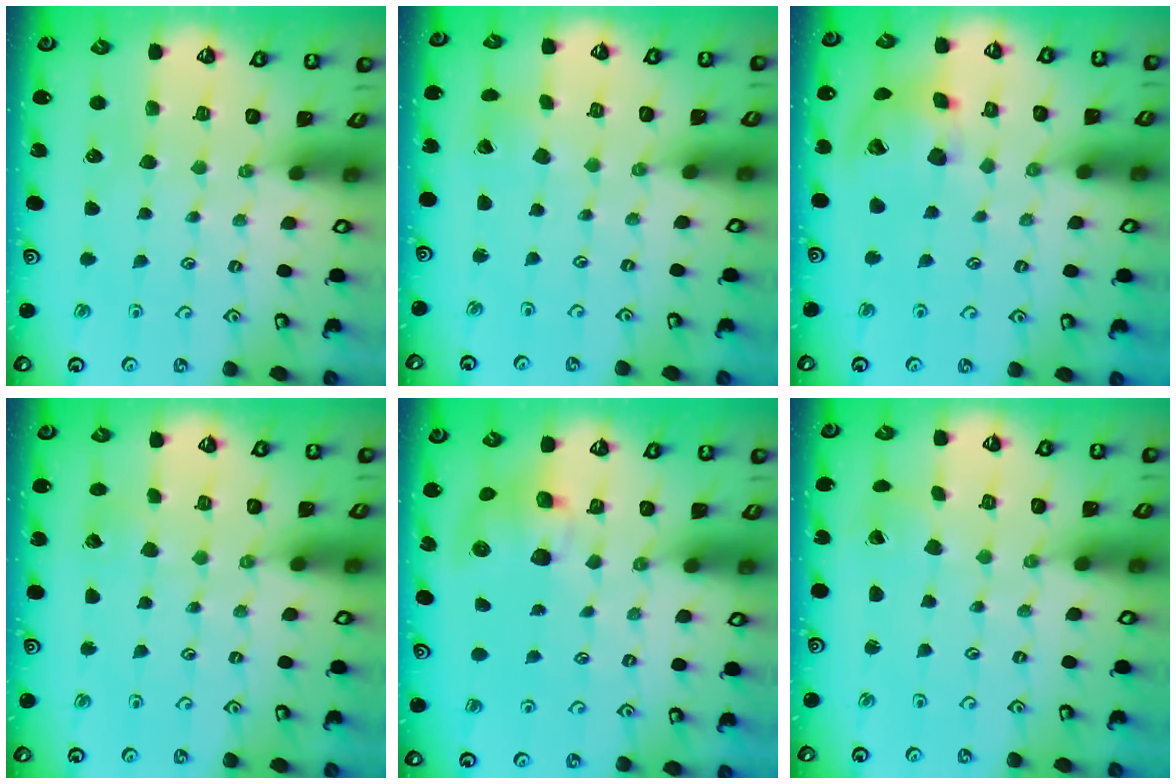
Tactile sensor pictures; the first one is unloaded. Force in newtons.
{"total": 1.8, "press": 1.7, "slide": 0.1}
{"total": 14.9, "press": 14.7, "slide": 2.4}
{"total": 2.8, "press": 2.8, "slide": 0.2}
{"total": 8.7, "press": 8.6, "slide": 1.3}
{"total": 1.6, "press": 1.6, "slide": 0.1}